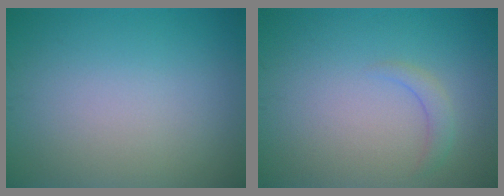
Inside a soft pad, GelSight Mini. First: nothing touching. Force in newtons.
{"total": 1.4, "press": 1.3, "slide": 0.3}